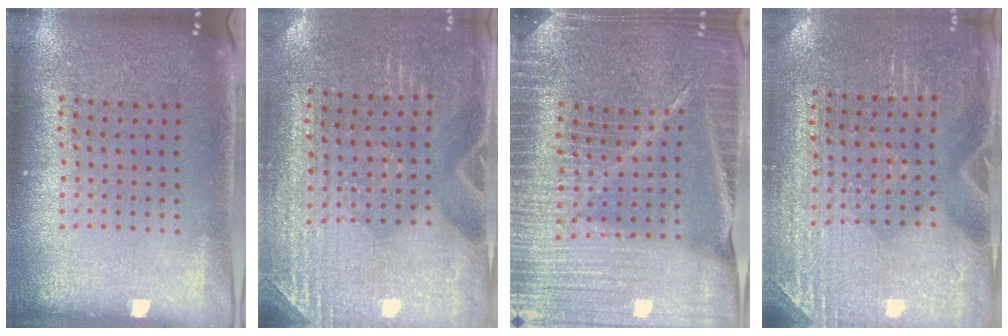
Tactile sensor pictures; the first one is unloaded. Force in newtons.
{"total": 2.9, "press": 2.8, "slide": 0.4}
{"total": 4.8, "press": 4.4, "slide": 1.9}
{"total": 2.9, "press": 2.9, "slide": 0.3}